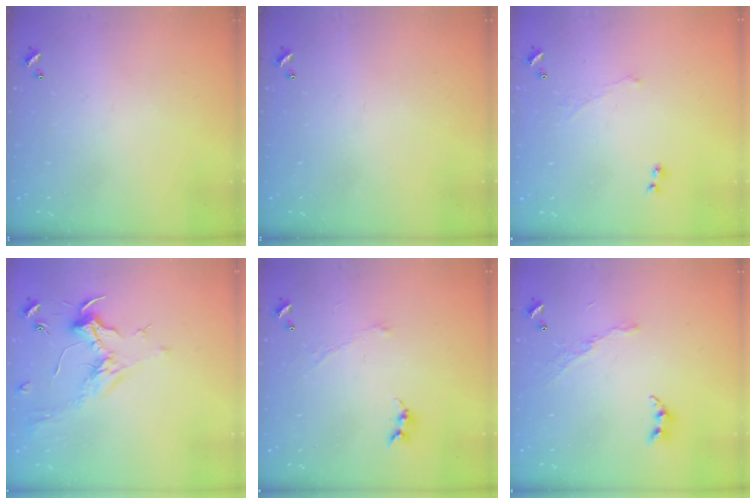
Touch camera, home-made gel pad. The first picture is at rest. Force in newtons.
{"total": 0.0}
{"total": 1.1, "press": 0.7, "slide": 0.9}
{"total": 1.8, "press": 1.6, "slide": 0.7}
{"total": 0.0}
{"total": 7.1, "press": 7.1, "slide": 0.6}